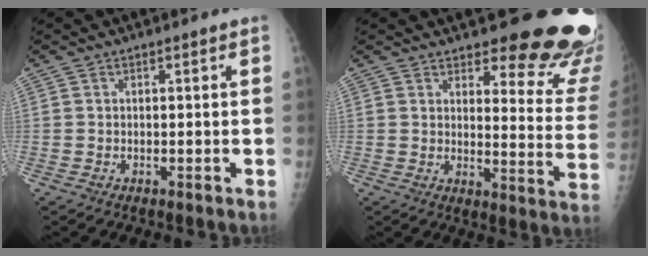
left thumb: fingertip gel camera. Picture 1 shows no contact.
{"total": 19.6, "force": [15.8, 5.6, 10.2], "torque": [-0.080, -0.126, 0.179]}